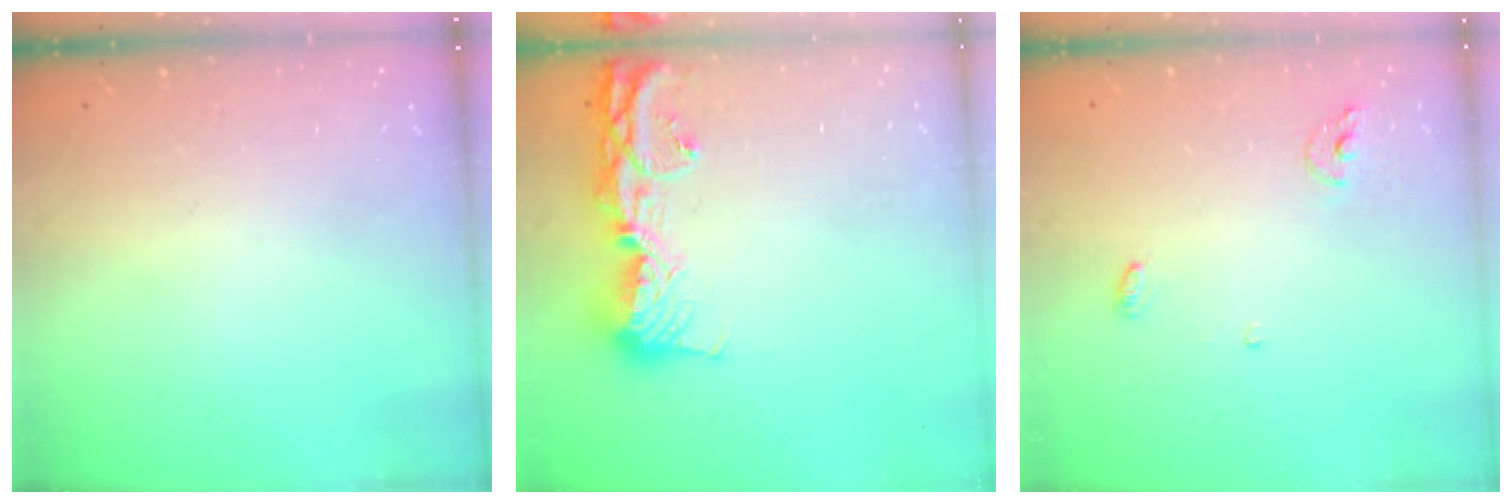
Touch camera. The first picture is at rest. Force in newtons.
{"total": 14.4, "press": 14.3, "slide": 1.5}
{"total": 5.0, "press": 5.0, "slide": 0.4}